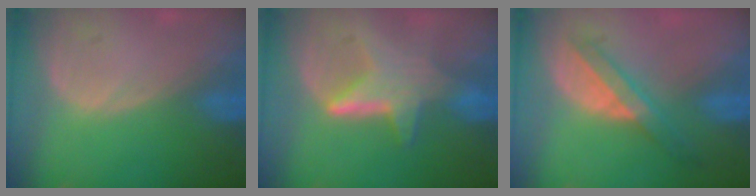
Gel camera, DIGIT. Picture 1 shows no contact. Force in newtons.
{"total": 6.3, "press": 5.8, "slide": 2.6}
{"total": 6.0, "press": 5.5, "slide": 2.5}